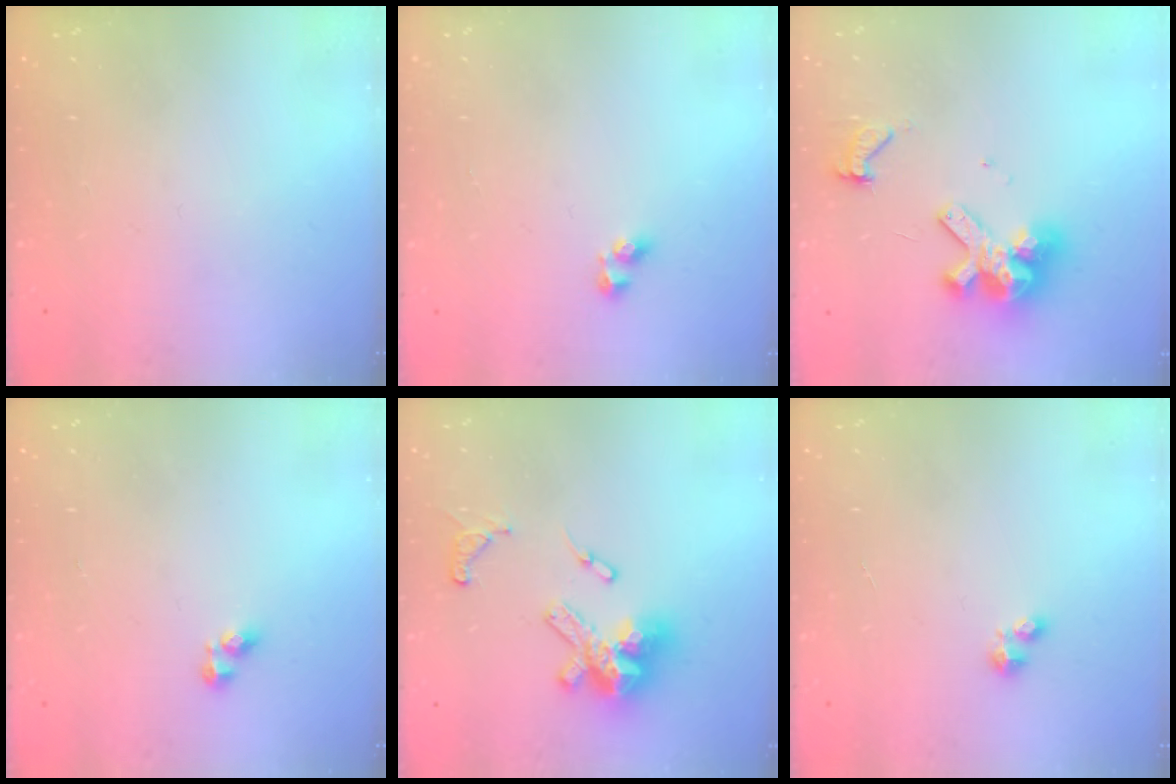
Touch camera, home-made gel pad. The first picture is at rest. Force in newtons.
{"total": 3.5, "press": 3.4, "slide": 0.9}
{"total": 11.4, "press": 11.4, "slide": 1.4}
{"total": 2.8, "press": 2.8, "slide": 0.3}
{"total": 15.9, "press": 15.9, "slide": 1.7}
{"total": 1.9, "press": 1.8, "slide": 0.2}